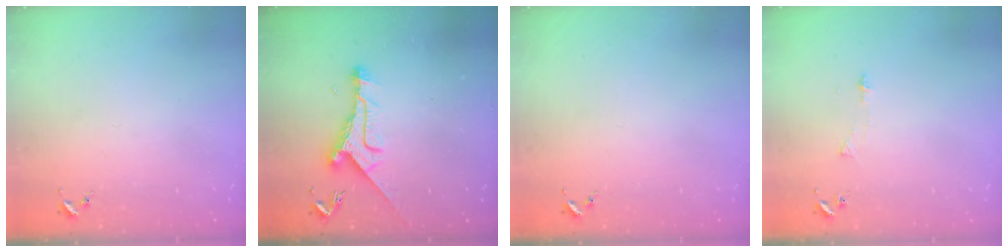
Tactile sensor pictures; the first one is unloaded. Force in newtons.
{"total": 9.5, "press": 9.5, "slide": 0.3}
{"total": 0.0}
{"total": 3.8, "press": 3.8, "slide": 0.3}